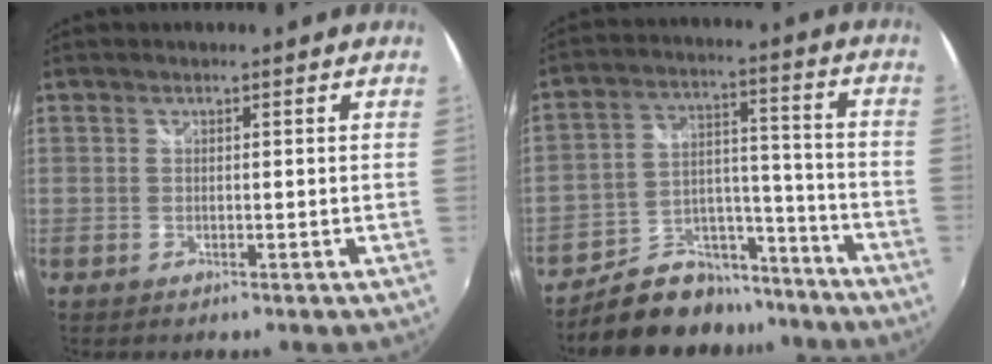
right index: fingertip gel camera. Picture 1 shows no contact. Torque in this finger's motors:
{"motor_torque": [-0.02, -0.02, -0.09, -0.09]}